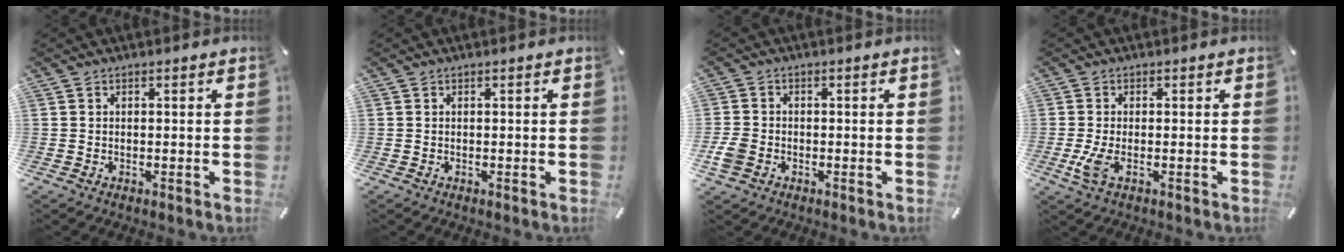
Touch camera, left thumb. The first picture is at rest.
{"total": 0.0}
{"total": 5.1, "force": [-1.3, 4.6, 1.5], "torque": [-0.032, 0.007, -0.023]}
{"total": 4.1, "force": [-0.9, 1.7, 3.7], "torque": [-0.088, -0.008, -0.019]}